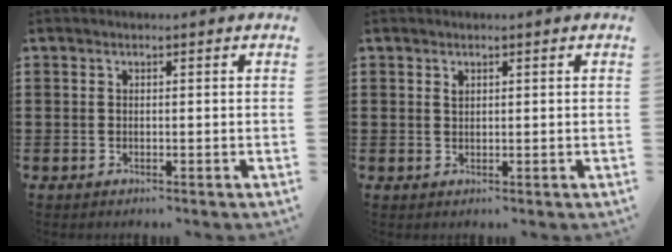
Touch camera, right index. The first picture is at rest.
{"total": 0.7, "force": [0.5, 0.4, 0.4], "torque": [-0.008, 0.001, 0.009]}